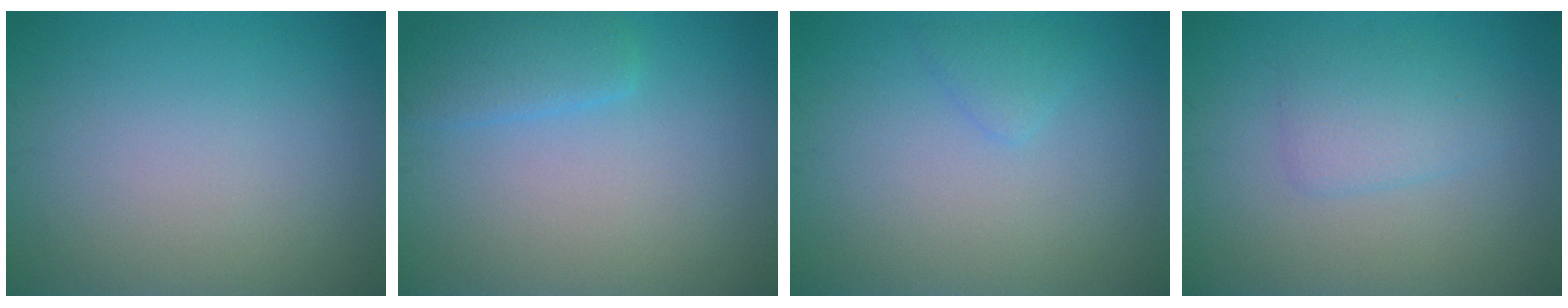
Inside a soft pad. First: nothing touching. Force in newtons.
{"total": 2.5, "press": 2.5, "slide": 0.3}
{"total": 1.2, "press": 1.1, "slide": 0.1}
{"total": 2.3, "press": 2.3, "slide": 0.1}